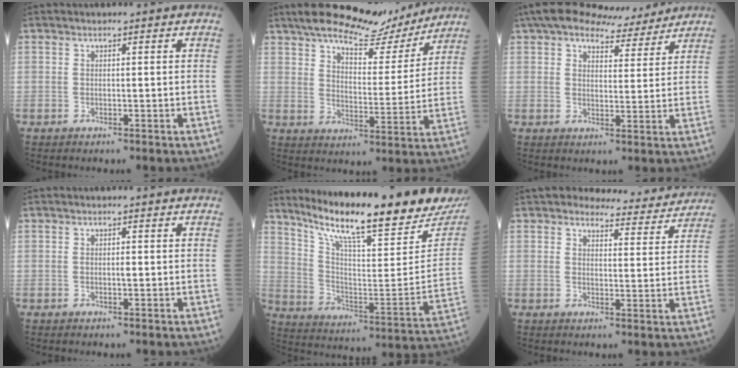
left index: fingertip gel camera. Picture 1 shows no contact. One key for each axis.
{"total": 14.1, "fx": 12.4, "fy": 3.3, "fz": 6.0, "tx": -0.093, "ty": -0.001, "tz": 0.182}
{"total": 11.5, "fx": 10.2, "fy": 3.2, "fz": 4.3, "tx": -0.064, "ty": 0.022, "tz": 0.141}
{"total": 0.8, "fx": 0.0, "fy": 0.3, "fz": 0.8, "tx": -0.014, "ty": 0.000, "tz": 0.000}
{"total": 25.8, "fx": 21.3, "fy": 2.8, "fz": 14.3, "tx": -0.241, "ty": -0.057, "tz": 0.306}
{"total": 9.1, "fx": 8.8, "fy": 2.1, "fz": 1.2, "tx": -0.002, "ty": -0.008, "tz": 0.094}